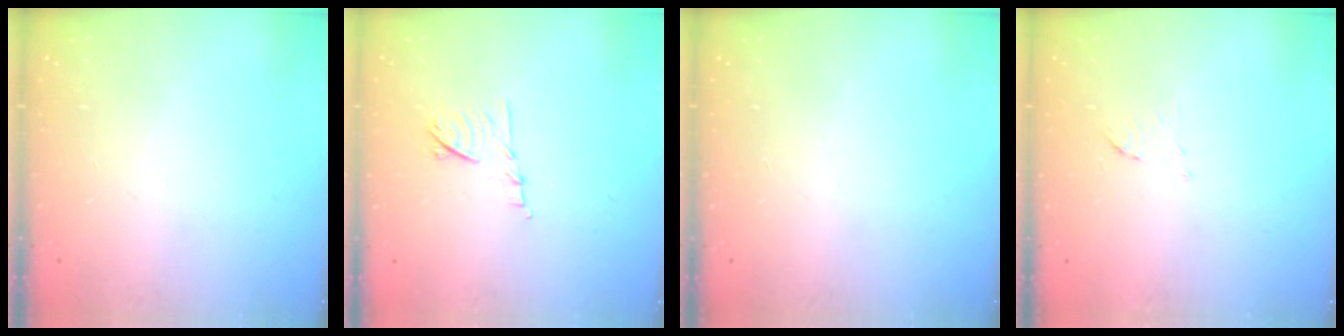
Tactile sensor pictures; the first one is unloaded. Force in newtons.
{"total": 8.2, "press": 8.2, "slide": 0.8}
{"total": 0.0}
{"total": 5.3, "press": 5.2, "slide": 0.5}